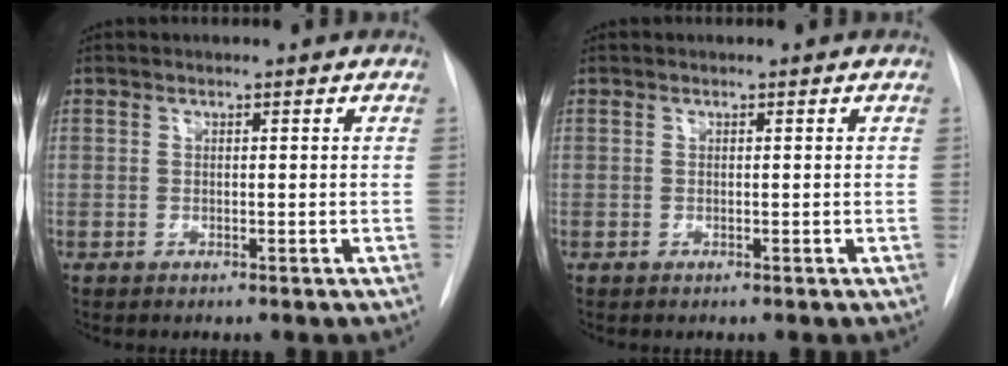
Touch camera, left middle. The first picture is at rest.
{"total": 0.0}